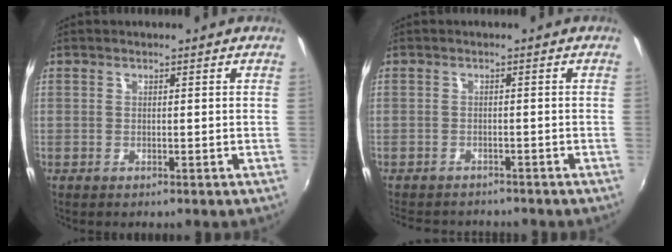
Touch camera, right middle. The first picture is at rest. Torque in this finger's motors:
{"motor_torque": [0.69, -0.70, 0.08, 0.02]}